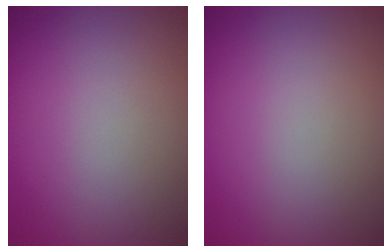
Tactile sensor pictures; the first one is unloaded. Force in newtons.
{"total": 0.0}